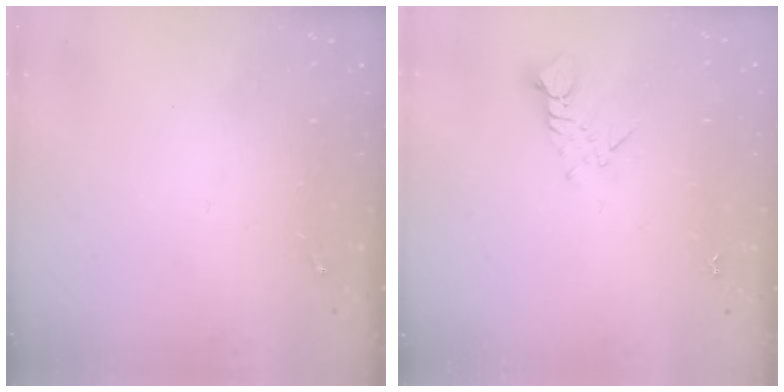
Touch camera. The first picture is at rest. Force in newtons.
{"total": 3.8, "press": 3.8, "slide": 0.2}